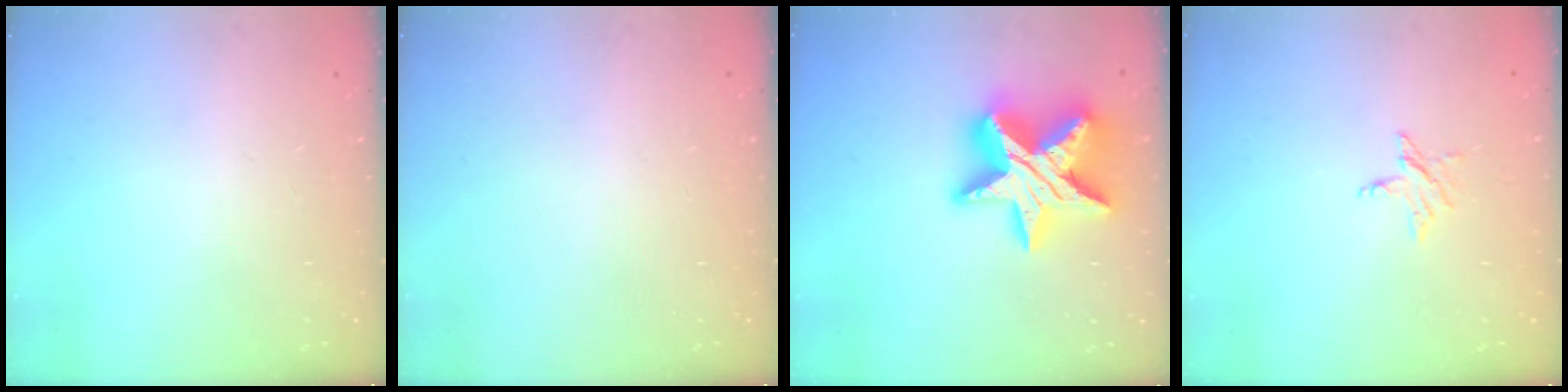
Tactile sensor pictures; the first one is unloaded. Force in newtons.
{"total": 0.0}
{"total": 24.8, "press": 24.8, "slide": 1.7}
{"total": 3.4, "press": 3.4, "slide": 0.3}